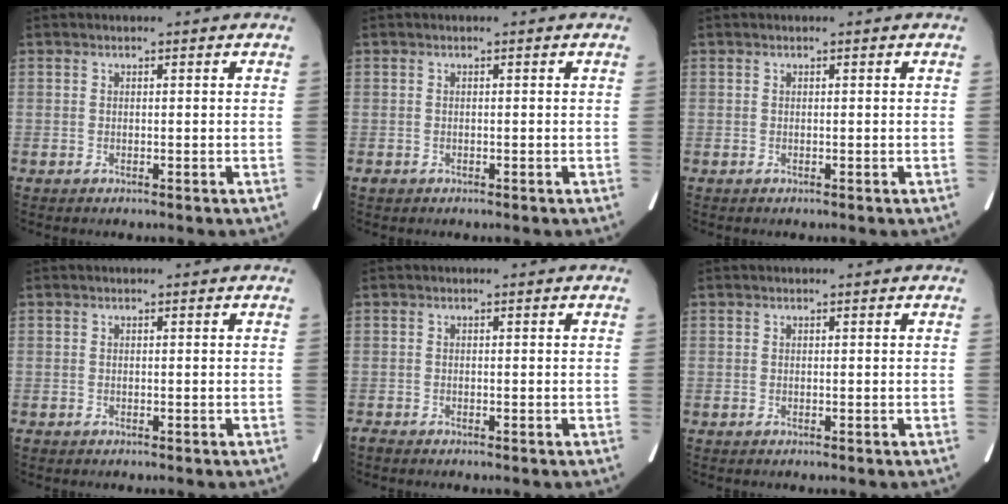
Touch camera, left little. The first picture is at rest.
{"total": 0.6, "force": [-0.4, 0.4, 0.1], "torque": [-0.007, 0.002, -0.005]}
{"total": 0.0}
{"total": 0.0}
{"total": 0.7, "force": [-0.7, 0.1, 0.2], "torque": [-0.012, -0.003, -0.015]}
{"total": 0.0}